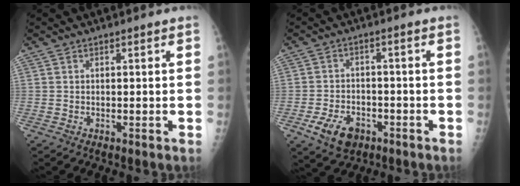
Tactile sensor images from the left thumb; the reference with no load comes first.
{"total": 7.6, "force": [-3.8, 5.0, 4.3], "torque": [-0.068, 0.021, -0.059]}